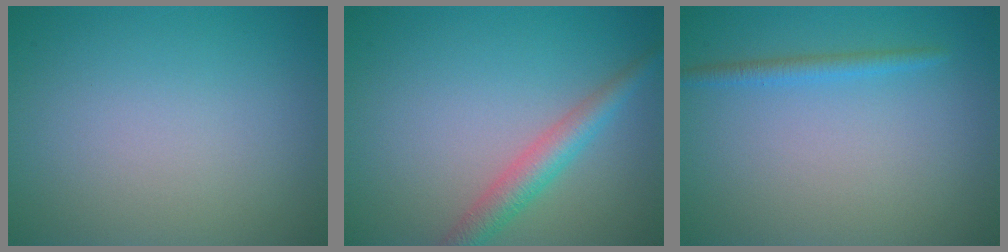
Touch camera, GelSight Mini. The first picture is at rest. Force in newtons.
{"total": 3.2, "press": 3.2, "slide": 0.1}
{"total": 1.5, "press": 1.5, "slide": 0.1}